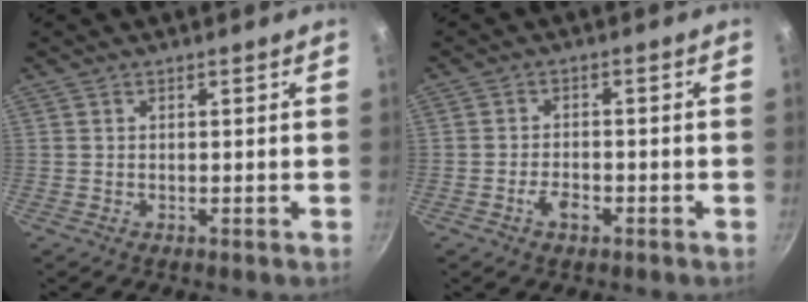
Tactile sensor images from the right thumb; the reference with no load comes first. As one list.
[{"total": 3.5, "force": [-1.8, 1.9, 2.3], "torque": [-0.038, 0.014, -0.033]}]